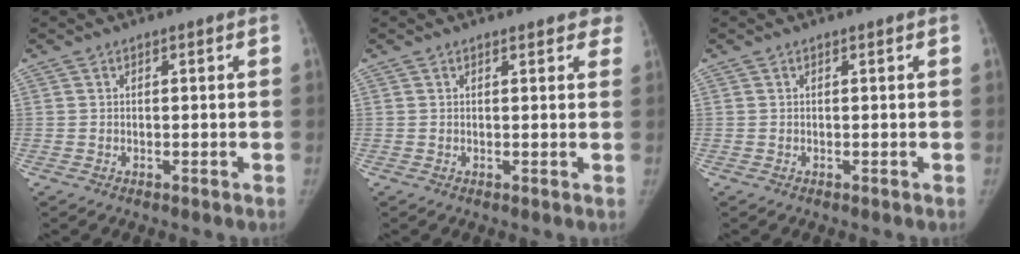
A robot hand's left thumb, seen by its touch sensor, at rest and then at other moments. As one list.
[{"total": 3.7, "force": [3.1, 1.5, 1.2], "torque": [0.020, -0.006, 0.022]}, {"total": 0.0}]